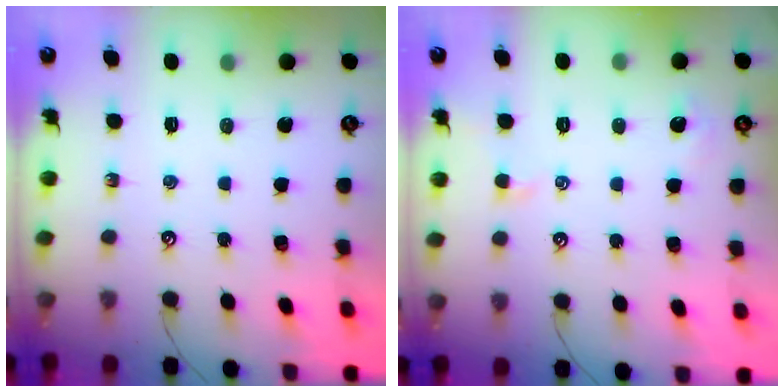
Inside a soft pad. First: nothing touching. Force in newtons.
{"total": 0.9, "press": 0.7, "slide": 0.5}